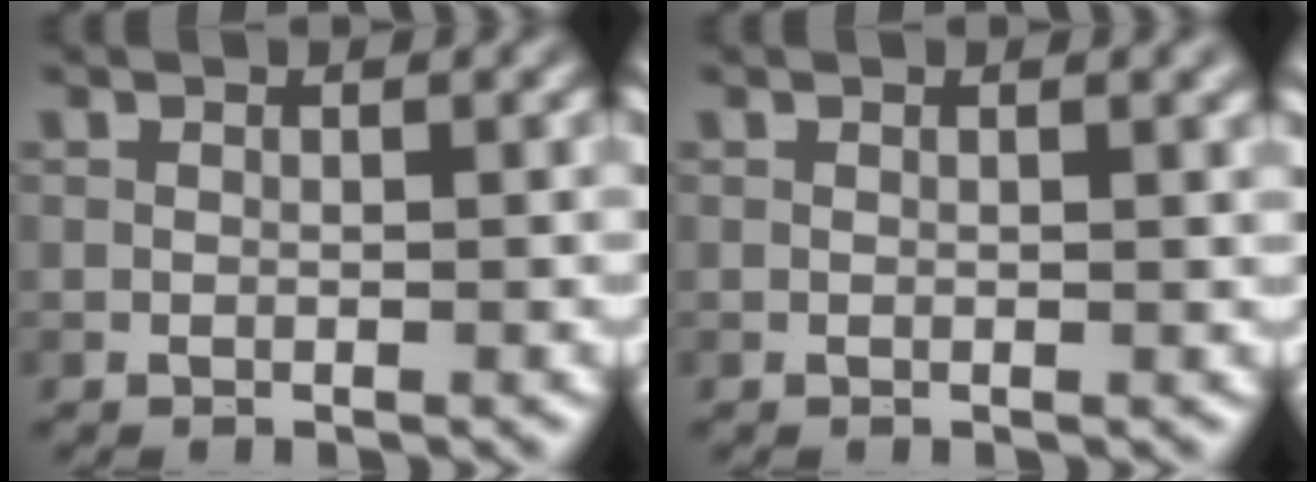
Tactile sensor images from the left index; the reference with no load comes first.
{"total": 1.3, "force": [0.7, 0.5, 1.0], "torque": [-0.005, 0.004, 0.004]}